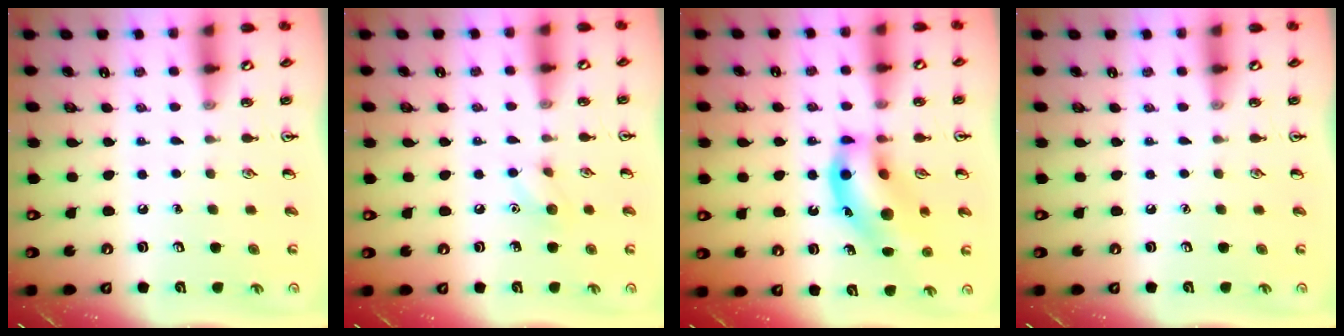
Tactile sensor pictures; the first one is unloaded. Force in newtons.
{"total": 6.8, "press": 6.5, "slide": 1.9}
{"total": 15.3, "press": 15.1, "slide": 2.8}
{"total": 0.0}